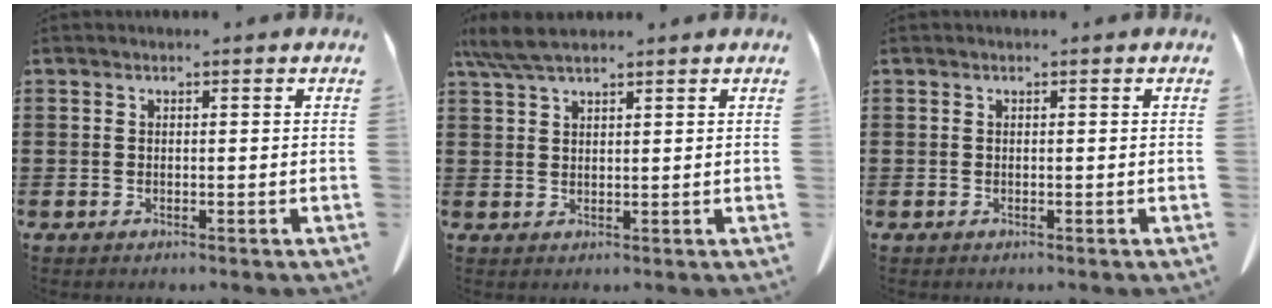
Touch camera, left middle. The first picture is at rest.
{"total": 4.7, "force": [3.6, 0.9, 2.9], "torque": [-0.066, -0.001, 0.068]}
{"total": 0.0}